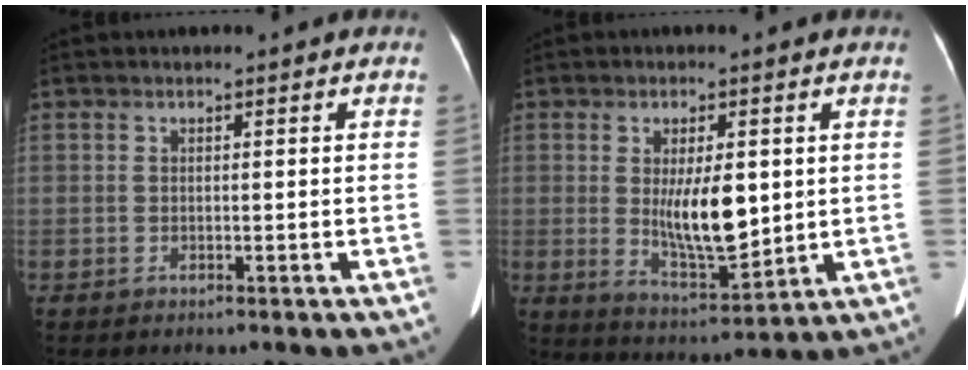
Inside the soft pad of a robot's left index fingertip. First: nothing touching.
{"total": 9.1, "force": [0.7, 2.9, 8.6], "torque": [-0.147, -0.014, 0.021]}